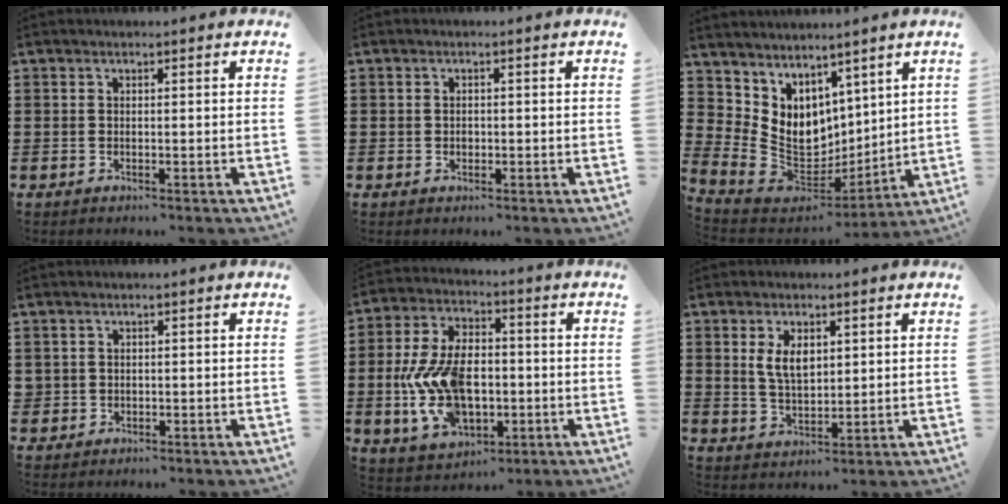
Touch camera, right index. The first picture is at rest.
{"total": 0.9, "force": [0.0, 0.7, 0.6], "torque": [-0.014, 0.002, 0.001]}
{"total": 7.2, "force": [2.7, 6.5, 1.6], "torque": [-0.084, -0.043, 0.060]}
{"total": 1.0, "force": [0.2, 1.0, 0.2], "torque": [-0.008, 0.003, 0.003]}
{"total": 13.7, "force": [-1.7, 8.2, 10.9], "torque": [-0.247, 0.001, -0.027]}
{"total": 4.9, "force": [1.7, 2.6, 3.8], "torque": [-0.075, 0.005, 0.027]}